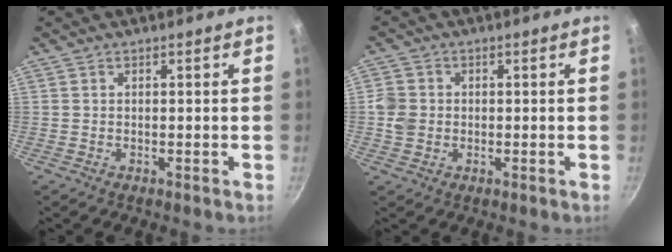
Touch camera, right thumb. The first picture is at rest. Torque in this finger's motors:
{"motor_torque": [0.39, 0.33, 0.38, 0.37, 0.01]}